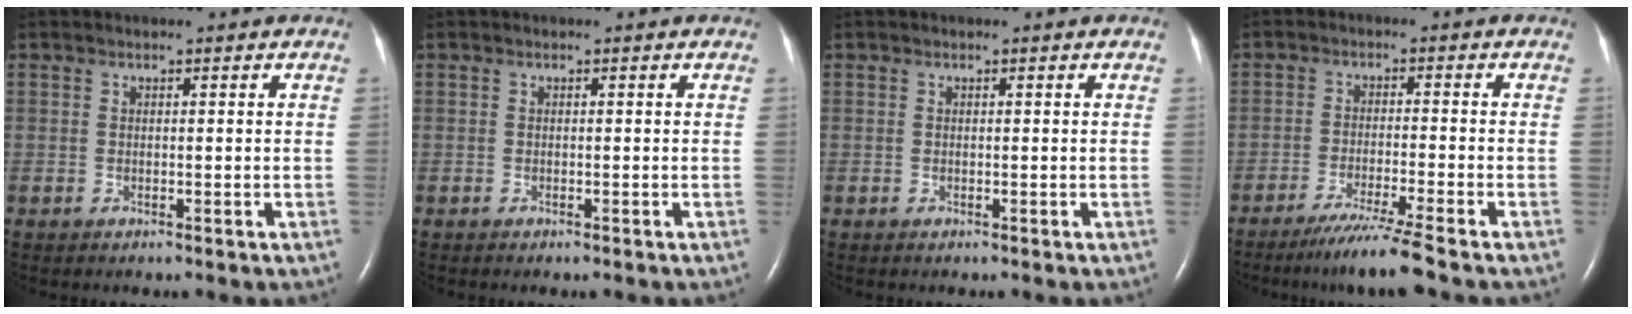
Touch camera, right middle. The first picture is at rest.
{"total": 0.0}
{"total": 0.0}
{"total": 6.8, "force": [-5.4, -1.7, 3.9], "torque": [-0.067, -0.026, -0.098]}